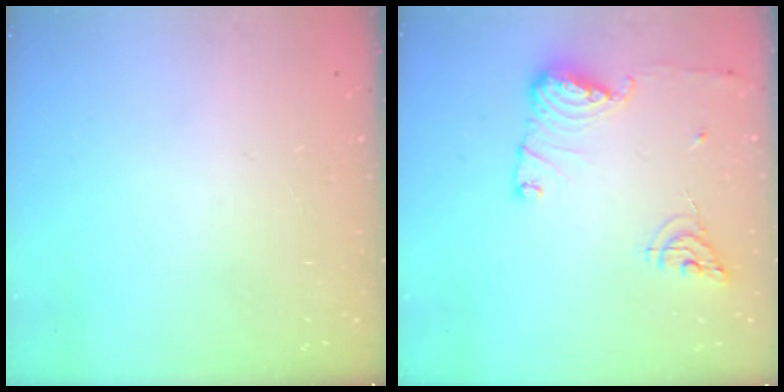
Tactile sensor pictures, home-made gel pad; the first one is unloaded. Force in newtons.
{"total": 12.0, "press": 11.9, "slide": 1.6}